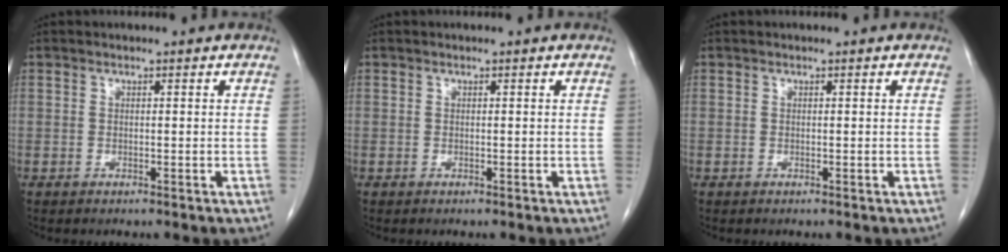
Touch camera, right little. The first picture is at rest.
{"total": 0.0}
{"total": 0.0}